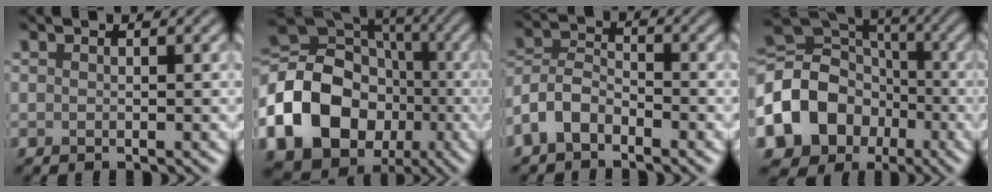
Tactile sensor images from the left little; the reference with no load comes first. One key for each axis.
{"total": 17.4, "fx": -5.2, "fy": 14.1, "fz": 8.6, "tx": -0.199, "ty": -0.008, "tz": -0.117}
{"total": 3.8, "fx": -2.4, "fy": 2.0, "fz": 2.1, "tx": -0.042, "ty": 0.007, "tz": -0.061}
{"total": 11.7, "fx": -3.8, "fy": 9.7, "fz": 5.5, "tx": -0.120, "ty": -0.009, "tz": -0.086}